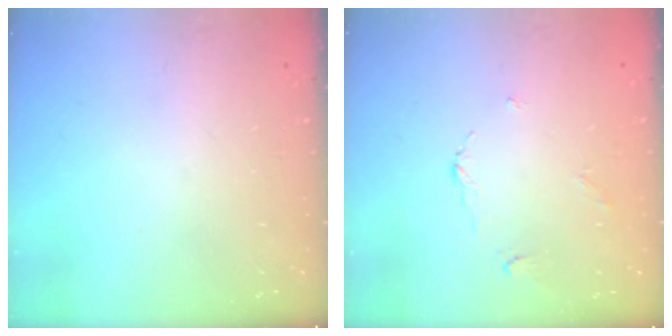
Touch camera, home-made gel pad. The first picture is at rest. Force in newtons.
{"total": 2.6, "press": 2.5, "slide": 0.4}